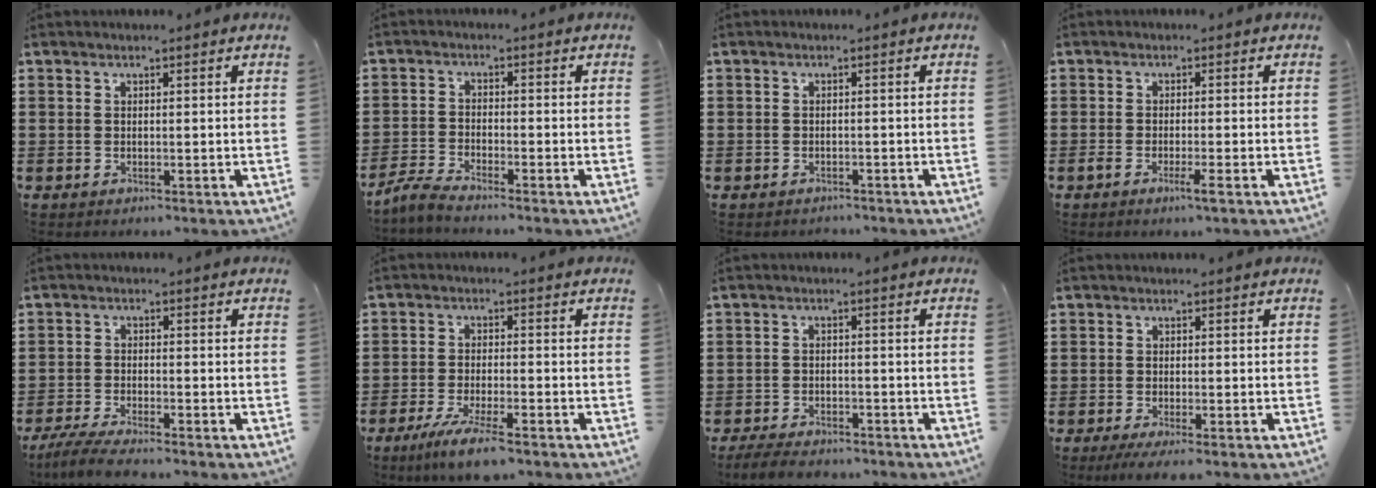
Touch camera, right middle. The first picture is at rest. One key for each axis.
{"total": 3.2, "fx": -2.9, "fy": 0.1, "fz": 1.4, "tx": -0.046, "ty": -0.007, "tz": -0.064}
{"total": 1.2, "fx": -1.1, "fy": 0.4, "fz": -0.1, "tx": -0.001, "ty": 0.002, "tz": -0.024}
{"total": 2.3, "fx": -1.2, "fy": 0.2, "fz": 1.9, "tx": -0.041, "ty": -0.005, "tz": -0.023}
{"total": 4.2, "fx": -3.8, "fy": 0.1, "fz": 1.8, "tx": -0.044, "ty": -0.012, "tz": -0.075}
{"total": 5.5, "fx": -4.2, "fy": 0.4, "fz": 3.5, "tx": -0.075, "ty": -0.016, "tz": -0.080}
{"total": 3.7, "fx": -3.5, "fy": 0.7, "fz": 0.9, "tx": -0.024, "ty": 0.000, "tz": -0.073}
{"total": 1.7, "fx": -1.3, "fy": -0.1, "fz": 1.1, "tx": -0.025, "ty": -0.004, "tz": -0.025}